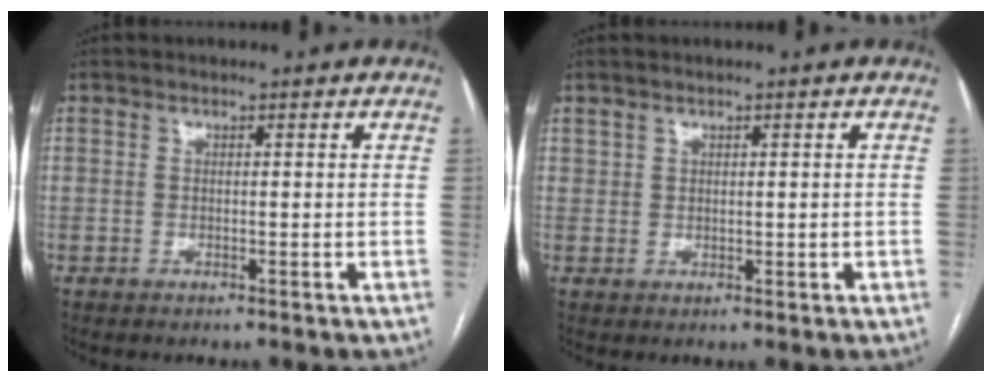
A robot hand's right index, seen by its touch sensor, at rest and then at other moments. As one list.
[{"total": 0.9, "force": [0.6, 0.7, 0.1], "torque": [0.003, 0.000, 0.012]}]